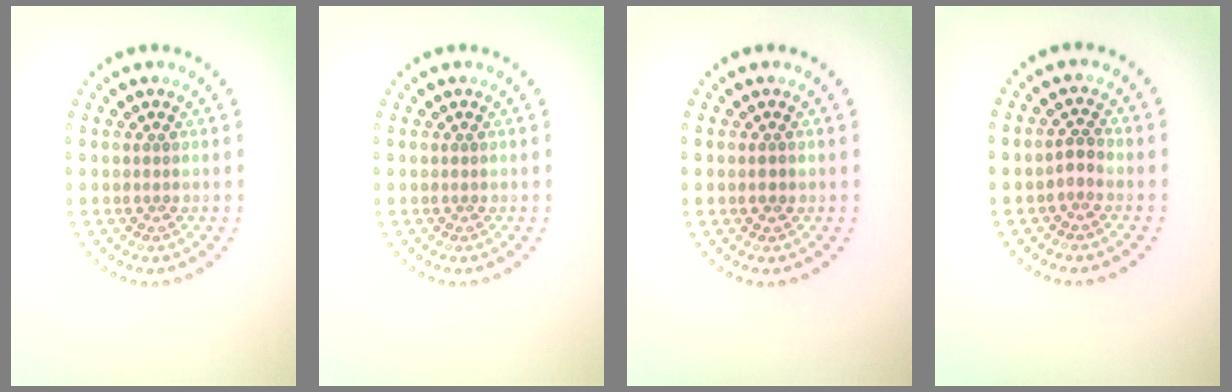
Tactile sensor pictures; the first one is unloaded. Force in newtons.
{"total": 0.0}
{"total": 0.9, "press": 0.8, "slide": 0.3}
{"total": 1.0, "press": 0.9, "slide": 0.5}